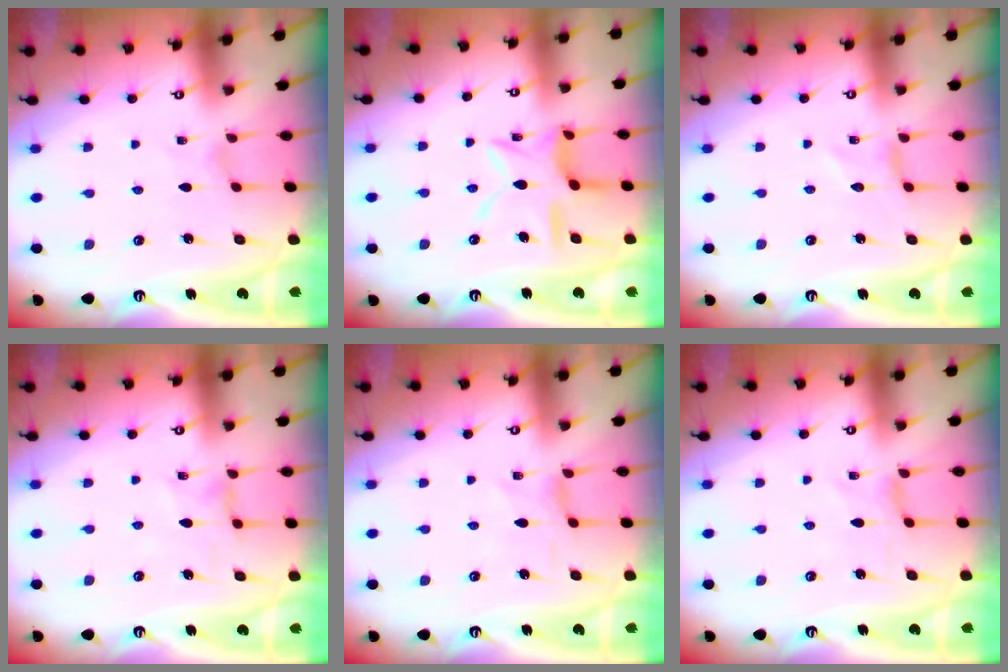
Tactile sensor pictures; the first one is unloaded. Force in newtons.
{"total": 12.4, "press": 12.4, "slide": 0.9}
{"total": 0.0}
{"total": 0.7, "press": 0.7, "slide": 0.3}
{"total": 0.0}
{"total": 0.0}